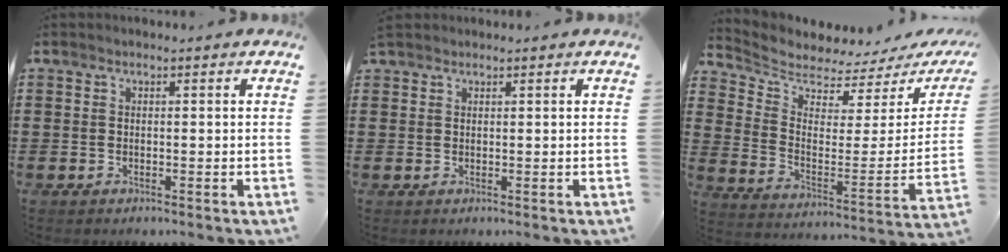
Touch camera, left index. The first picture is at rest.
{"total": 1.0, "force": [1.0, 0.3, 0.1], "torque": [-0.004, 0.002, 0.019]}
{"total": 4.2, "force": [4.0, 1.1, 0.3], "torque": [-0.041, -0.045, 0.065]}